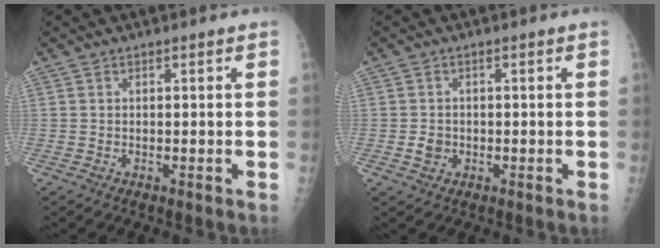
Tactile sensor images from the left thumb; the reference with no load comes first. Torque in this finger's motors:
{"motor_torque": [-0.28, 0.15, -0.01, -0.02, -0.03]}